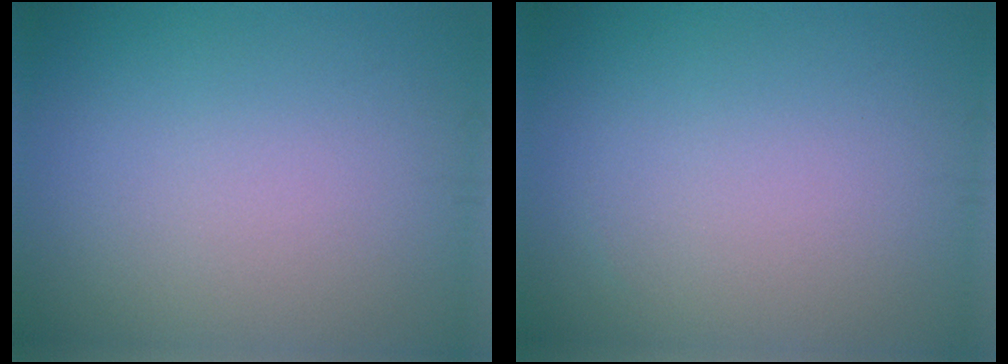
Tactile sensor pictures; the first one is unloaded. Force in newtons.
{"total": 0.0}